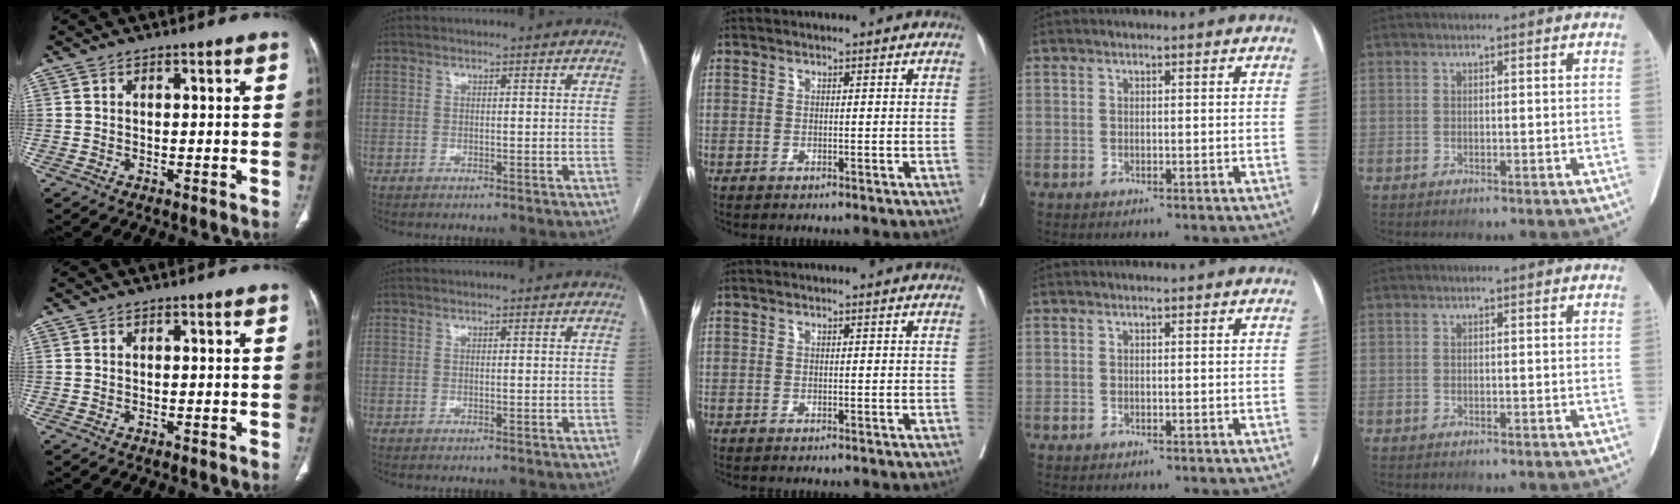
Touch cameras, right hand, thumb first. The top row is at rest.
{}